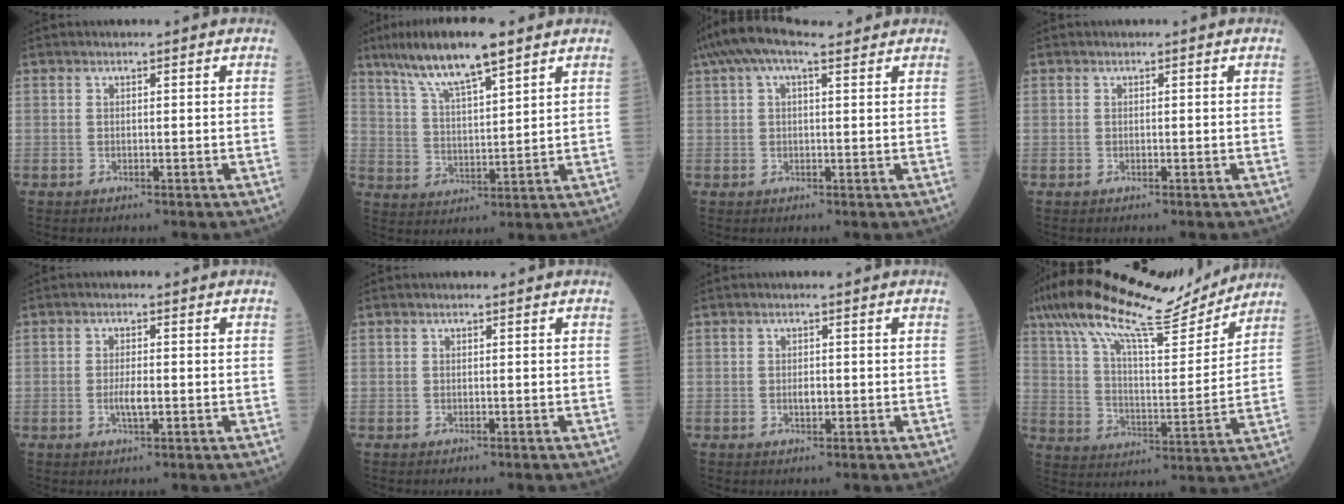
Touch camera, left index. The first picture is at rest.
{"total": 11.6, "force": [8.1, 1.5, 8.2], "torque": [-0.156, 0.017, 0.146]}
{"total": 8.8, "force": [6.2, 2.7, 5.6], "torque": [-0.113, 0.054, 0.107]}
{"total": 0.0}
{"total": 2.6, "force": [-0.5, 0.6, 2.5], "torque": [-0.053, -0.001, -0.008]}
{"total": 0.0}
{"total": 1.3, "force": [-0.1, 0.6, 1.2], "torque": [-0.024, 0.000, 0.000]}
{"total": 20.1, "force": [17.0, 3.1, 10.3], "torque": [-0.195, 0.027, 0.275]}